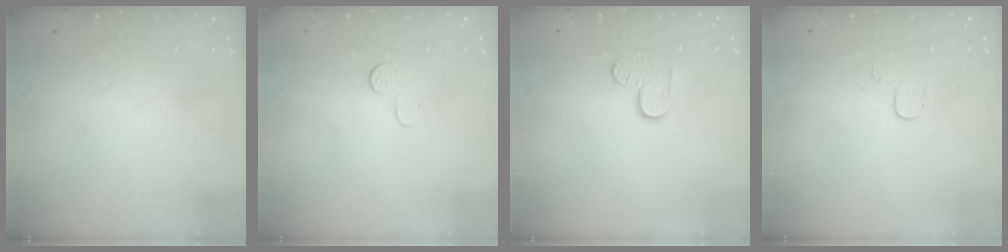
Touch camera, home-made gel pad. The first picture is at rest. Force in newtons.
{"total": 5.0, "press": 5.0, "slide": 0.4}
{"total": 4.5, "press": 4.5, "slide": 0.4}
{"total": 3.4, "press": 3.4, "slide": 0.4}